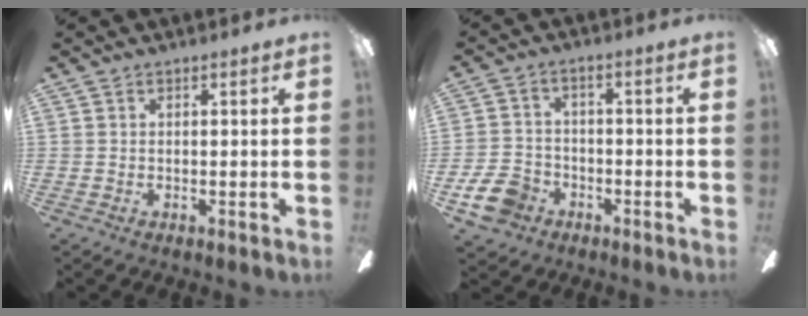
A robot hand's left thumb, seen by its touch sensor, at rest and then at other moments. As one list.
[{"total": 8.6, "force": [-4.6, 6.1, 3.9], "torque": [-0.094, 0.031, -0.085]}]